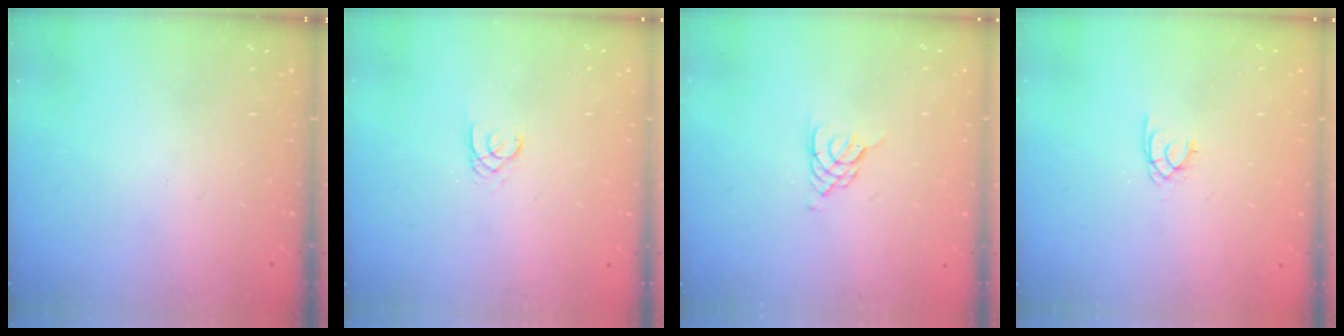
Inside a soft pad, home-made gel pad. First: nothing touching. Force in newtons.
{"total": 1.7, "press": 1.7, "slide": 0.2}
{"total": 4.1, "press": 4.1, "slide": 0.6}
{"total": 1.5, "press": 1.4, "slide": 0.2}